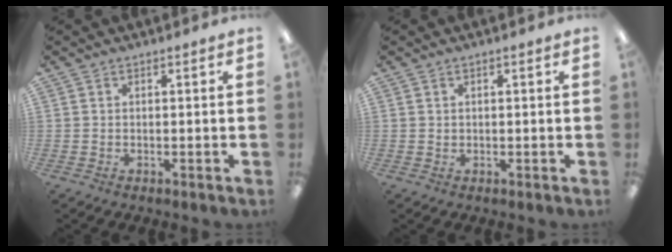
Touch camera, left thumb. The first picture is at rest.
{"total": 0.5, "force": [0.3, 0.4, 0.2], "torque": [-0.003, 0.004, 0.004]}